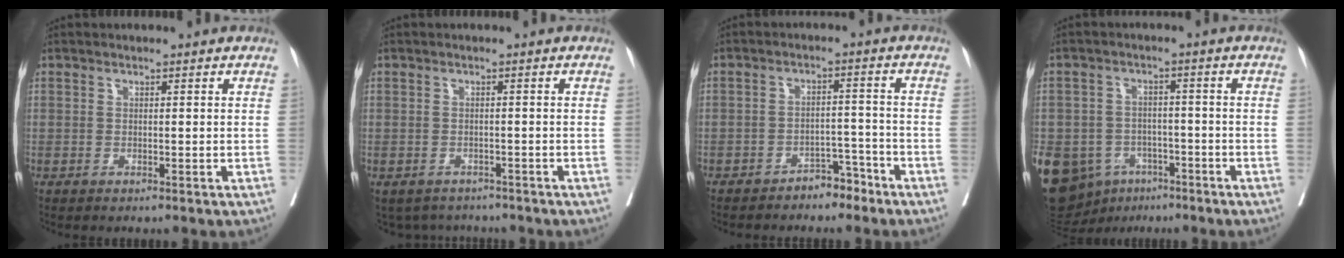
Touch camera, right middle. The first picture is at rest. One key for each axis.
{"total": 7.0, "fx": -6.3, "fy": 2.9, "fz": 1.2, "tx": -0.020, "ty": 0.005, "tz": -0.079}
{"total": 5.3, "fx": -4.4, "fy": 2.2, "fz": 1.9, "tx": -0.021, "ty": 0.012, "tz": -0.069}
{"total": 20.0, "fx": -9.8, "fy": 15.0, "fz": 8.8, "tx": -0.249, "ty": 0.002, "tz": -0.140}